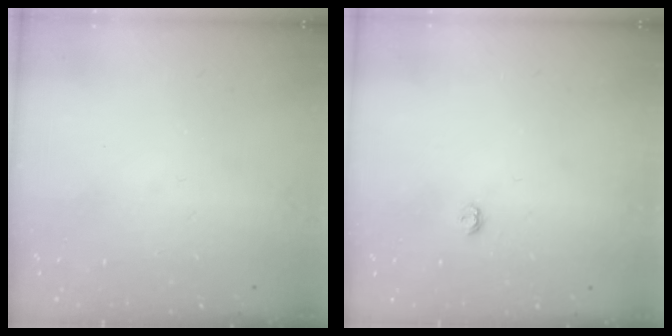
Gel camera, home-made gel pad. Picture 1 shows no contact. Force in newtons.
{"total": 2.9, "press": 2.9, "slide": 0.4}